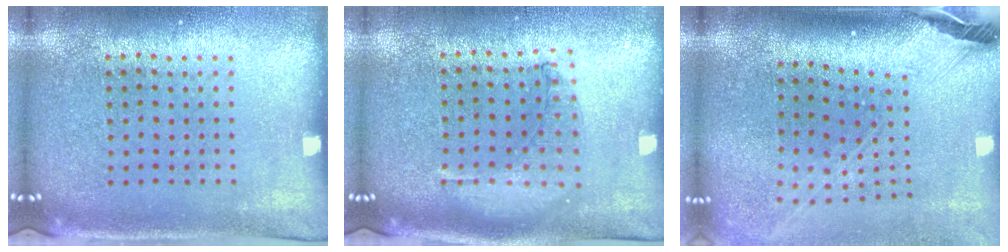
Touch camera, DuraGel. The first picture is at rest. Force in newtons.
{"total": 1.0, "press": 1.0, "slide": 0.2}
{"total": 2.8, "press": 2.0, "slide": 1.9}